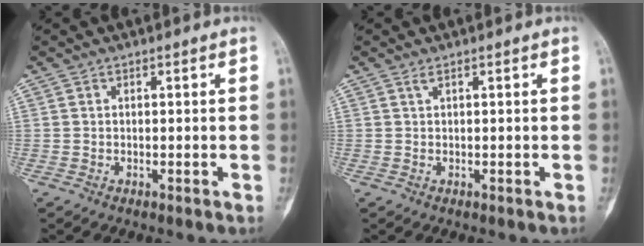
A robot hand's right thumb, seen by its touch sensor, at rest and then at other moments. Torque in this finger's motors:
{"motor_torque": [0.24, 0.18, -0.17, 0.06, 0.05]}